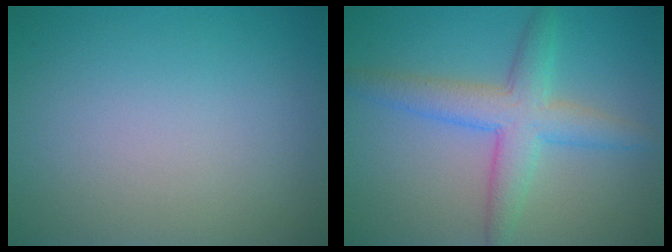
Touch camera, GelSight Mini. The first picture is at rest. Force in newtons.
{"total": 4.9, "press": 4.9, "slide": 0.1}